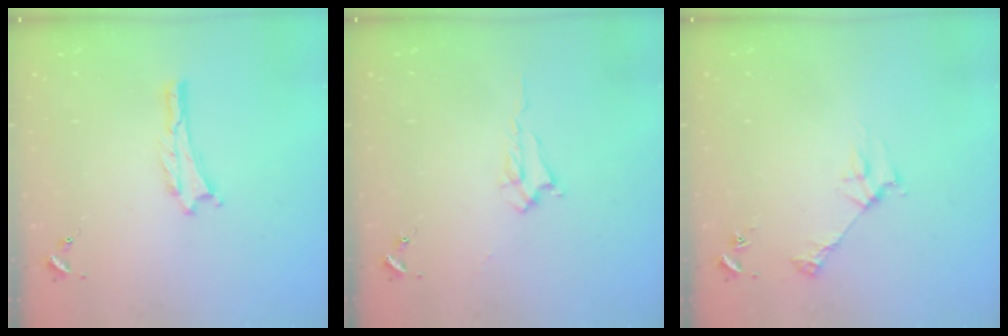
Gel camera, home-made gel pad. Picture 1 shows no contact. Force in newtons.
{"total": 1.7, "press": 1.7, "slide": 0.3}
{"total": 2.8, "press": 2.8, "slide": 0.3}